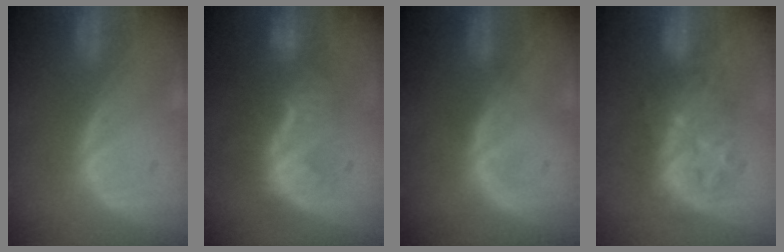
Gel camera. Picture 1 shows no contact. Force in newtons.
{"total": 8.2, "press": 7.9, "slide": 2.3}
{"total": 0.9, "press": 0.9, "slide": 0.2}
{"total": 8.4, "press": 7.5, "slide": 3.7}